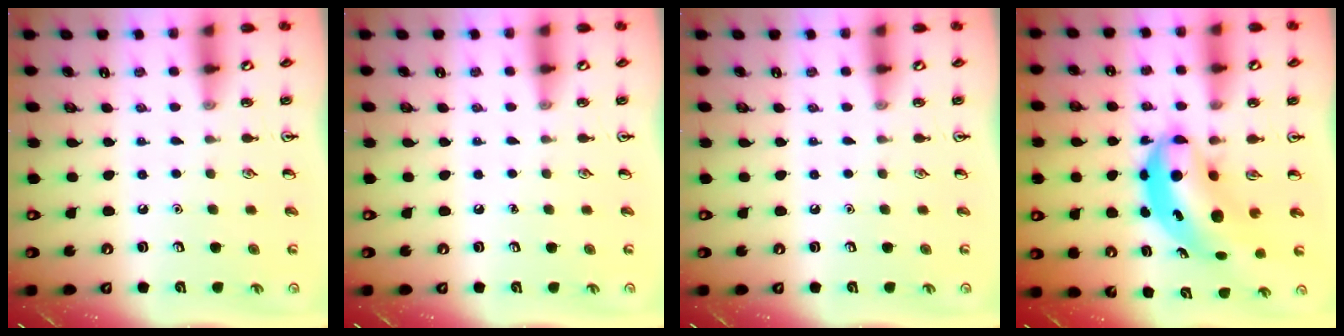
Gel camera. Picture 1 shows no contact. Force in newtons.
{"total": 0.0}
{"total": 0.0}
{"total": 7.7, "press": 7.5, "slide": 1.9}